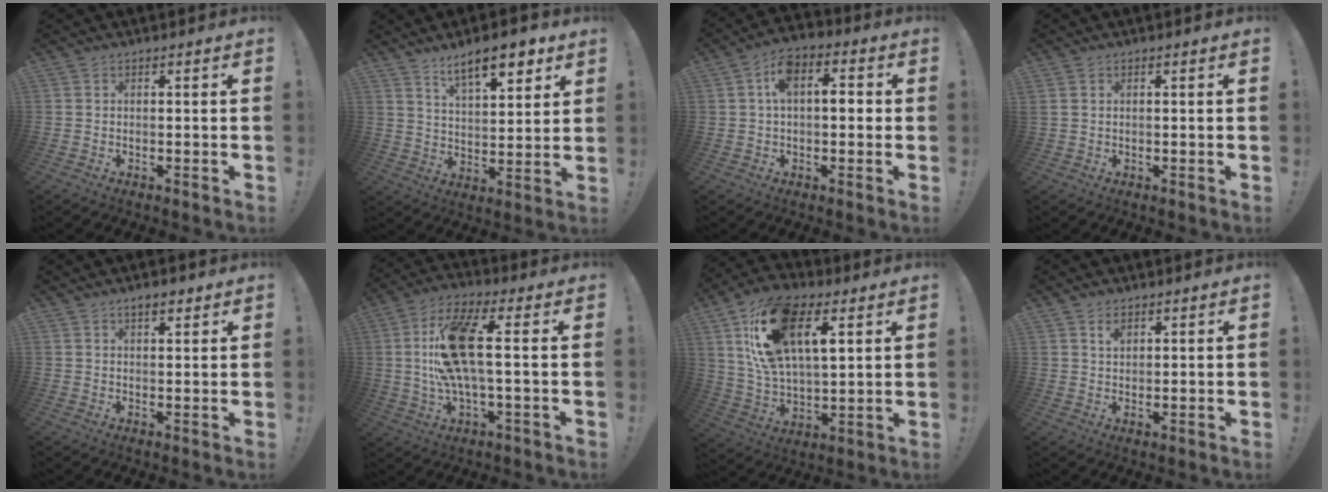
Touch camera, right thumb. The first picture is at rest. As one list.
[{"total": 12.4, "force": [8.0, 4.1, 8.5], "torque": [-0.124, -0.036, 0.134]}, {"total": 9.0, "force": [1.2, 5.3, 7.2], "torque": [-0.099, 0.008, 0.020]}, {"total": 1.5, "force": [0.6, 1.0, 1.0], "torque": [-0.025, 0.005, 0.014]}, {"total": 3.6, "force": [2.5, 1.3, 2.2], "torque": [-0.026, -0.012, 0.040]}, {"total": 17.2, "force": [1.9, 5.6, 16.2], "torque": [-0.293, -0.002, 0.027]}, {"total": 21.1, "force": [8.9, 11.3, 15.4], "torque": [-0.281, -0.026, 0.155]}, {"total": 2.6, "force": [1.8, 1.5, 1.1], "torque": [-0.002, -0.010, 0.029]}]